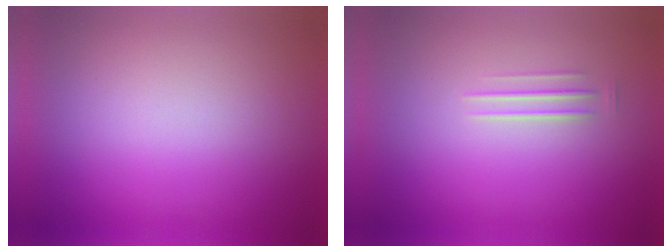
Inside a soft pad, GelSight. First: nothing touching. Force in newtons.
{"total": 1.6}